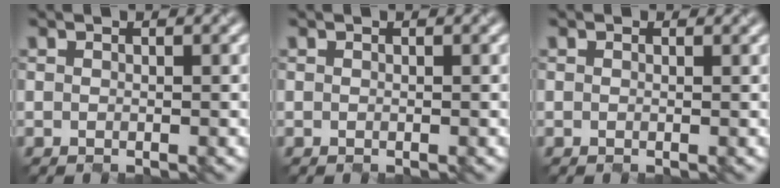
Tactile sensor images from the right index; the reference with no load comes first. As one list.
[{"total": 0.0}, {"total": 0.7, "force": [0.6, 0.4, 0.1], "torque": [-0.005, -0.002, 0.008]}]